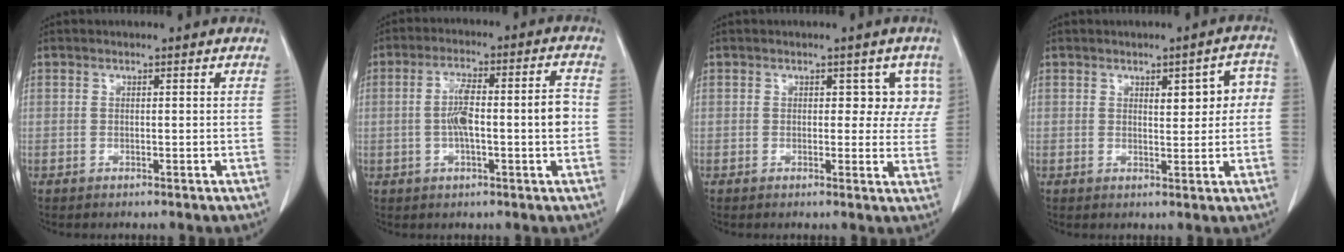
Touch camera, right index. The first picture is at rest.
{"total": 9.7, "force": [-0.7, 1.5, 9.6], "torque": [-0.166, 0.026, -0.013]}
{"total": 4.1, "force": [1.5, 2.8, 2.6], "torque": [-0.001, 0.009, 0.010]}
{"total": 5.3, "force": [1.1, 2.2, 4.7], "torque": [-0.052, 0.021, 0.015]}